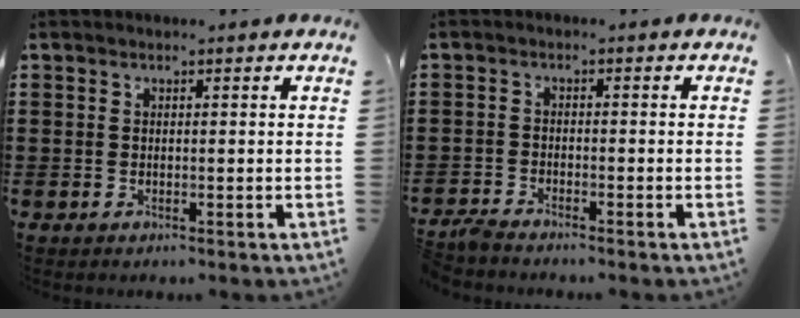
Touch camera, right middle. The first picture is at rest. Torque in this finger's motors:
{"motor_torque": [0.57, 0.28, 0.22, 0.10]}